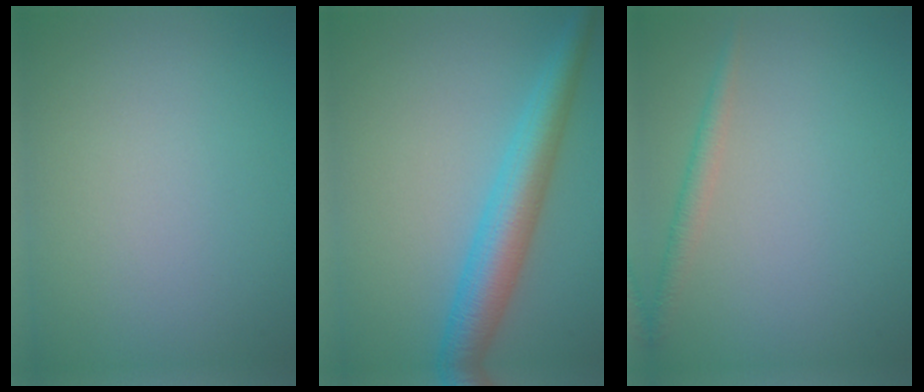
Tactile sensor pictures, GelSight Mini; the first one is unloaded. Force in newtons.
{"total": 5.5, "press": 5.5, "slide": 0.1}
{"total": 1.6, "press": 1.6, "slide": 0.0}